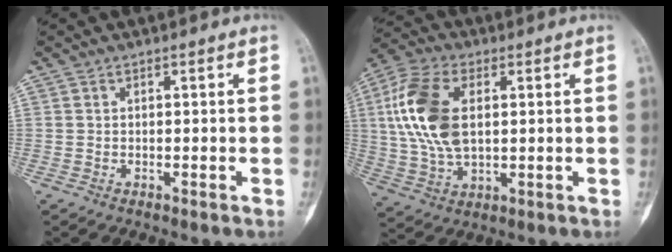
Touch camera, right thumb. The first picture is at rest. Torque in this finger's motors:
{"motor_torque": [-0.29, 2.56, 0.71, -0.44, 0.41]}